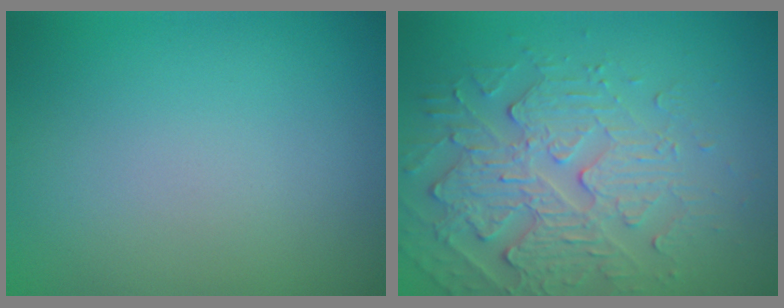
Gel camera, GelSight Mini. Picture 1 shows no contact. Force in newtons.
{"total": 4.8, "press": 4.2, "slide": 2.4}